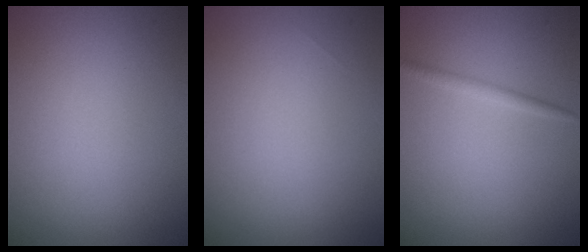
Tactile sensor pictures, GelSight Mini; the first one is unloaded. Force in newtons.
{"total": 0.0}
{"total": 1.2, "press": 1.2, "slide": 0.1}